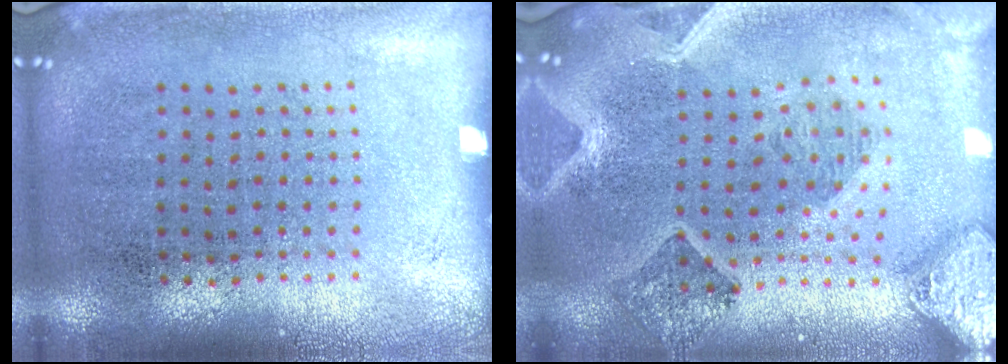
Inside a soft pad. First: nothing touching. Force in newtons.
{"total": 2.3, "press": 2.1, "slide": 1.0}